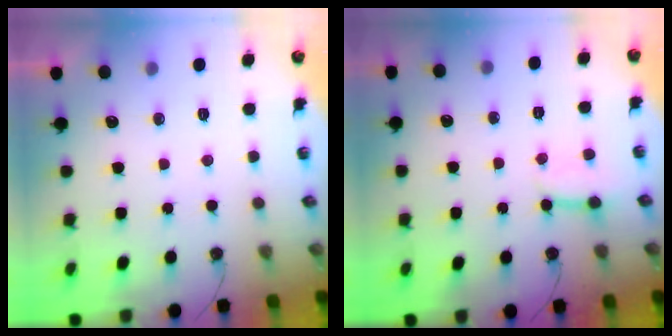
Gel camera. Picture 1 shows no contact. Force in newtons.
{"total": 3.3, "press": 3.3, "slide": 0.5}